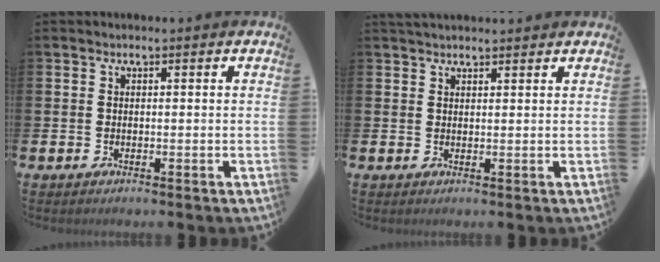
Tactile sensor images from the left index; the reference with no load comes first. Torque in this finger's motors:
{"motor_torque": [1.00, -1.13, 0.24, 0.11]}